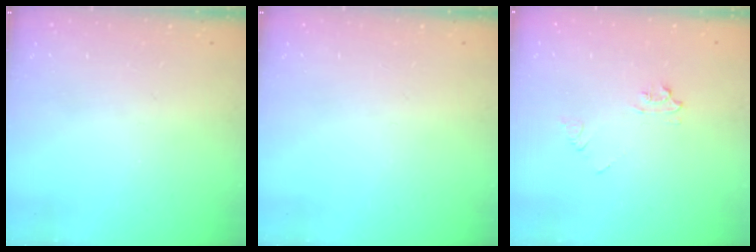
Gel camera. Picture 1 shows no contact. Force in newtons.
{"total": 0.0}
{"total": 5.0, "press": 4.9, "slide": 0.6}